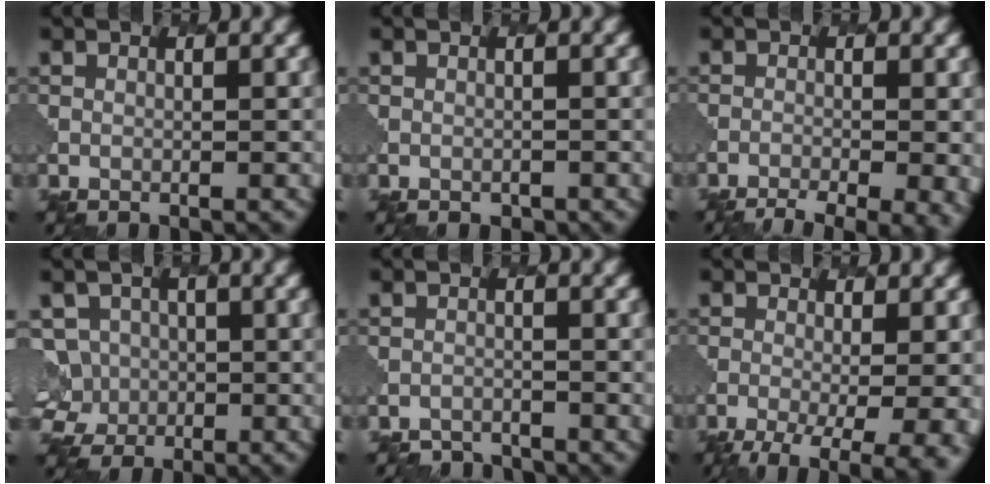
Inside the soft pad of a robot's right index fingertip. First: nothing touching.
{"total": 0.9, "force": [-0.6, 0.7, 0.2], "torque": [-0.001, -0.003, -0.002]}
{"total": 8.3, "force": [-5.6, 2.9, 5.5], "torque": [-0.068, -0.022, -0.066]}
{"total": 5.2, "force": [-0.5, 5.0, 1.4], "torque": [-0.025, 0.014, -0.026]}
{"total": 2.5, "force": [-2.4, 0.5, -0.5], "torque": [0.011, -0.001, -0.038]}
{"total": 10.2, "force": [-3.7, 4.6, 8.3], "torque": [-0.102, -0.018, -0.039]}